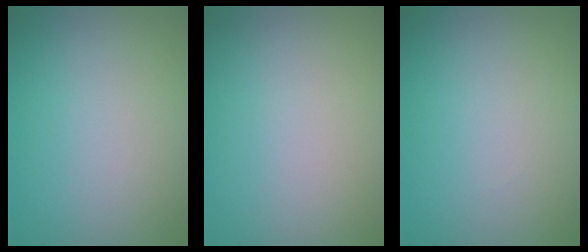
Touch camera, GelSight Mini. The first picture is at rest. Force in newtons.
{"total": 0.0}
{"total": 0.0}